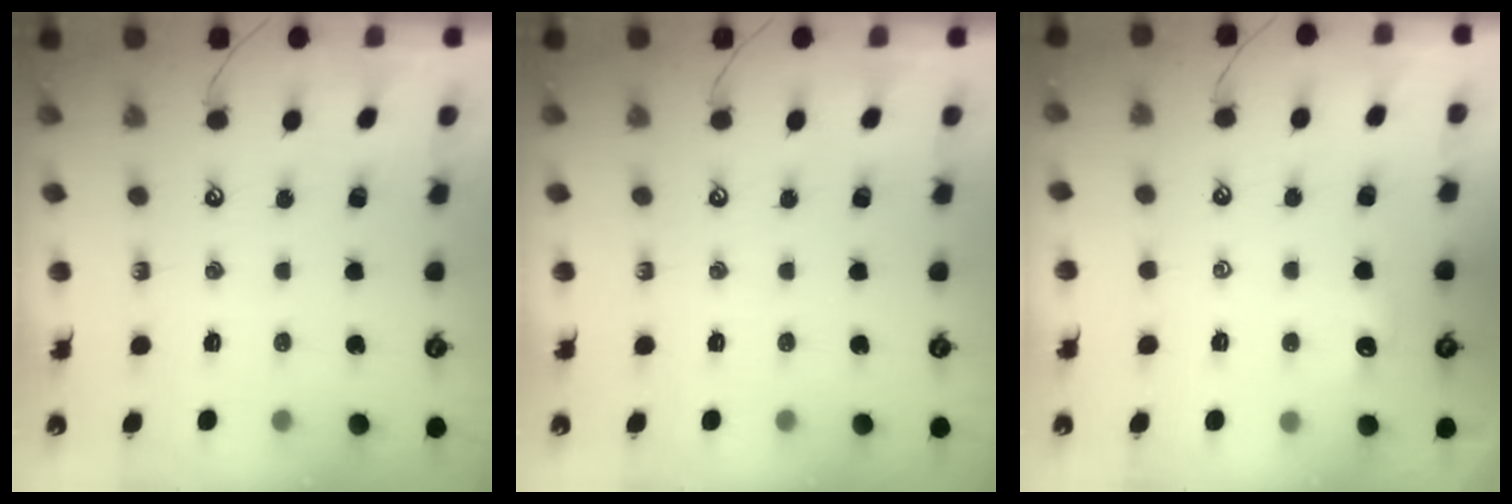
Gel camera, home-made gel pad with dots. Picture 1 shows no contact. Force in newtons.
{"total": 0.0}
{"total": 0.9, "press": 0.8, "slide": 0.4}